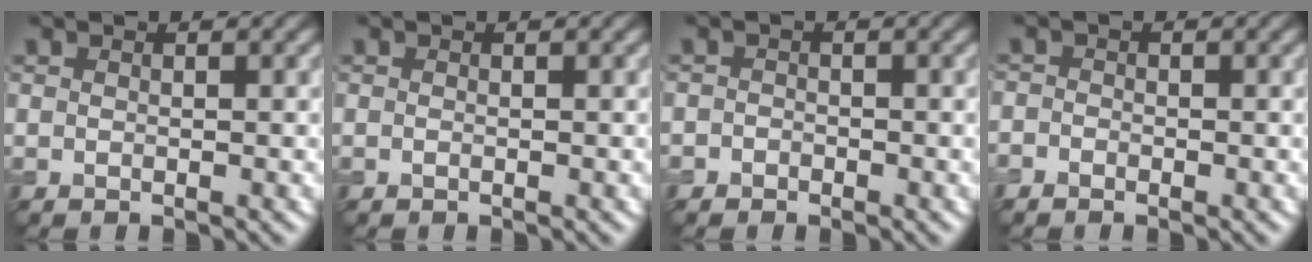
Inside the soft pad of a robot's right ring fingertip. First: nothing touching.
{"total": 0.0}
{"total": 1.1, "force": [-0.7, 0.8, 0.1], "torque": [0.010, -0.001, -0.018]}
{"total": 1.1, "force": [-0.8, 0.7, 0.2], "torque": [0.002, -0.001, -0.021]}